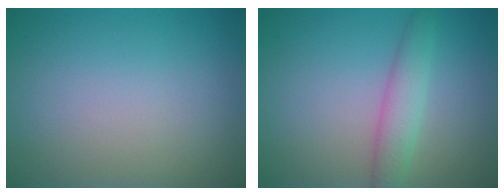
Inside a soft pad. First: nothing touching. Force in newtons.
{"total": 2.8, "press": 2.8, "slide": 0.1}